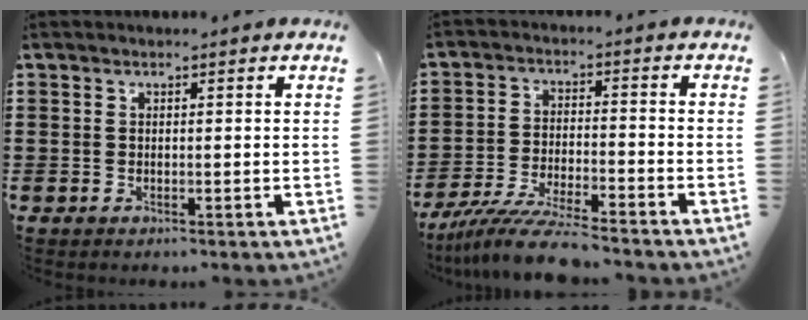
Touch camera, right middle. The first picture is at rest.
{"total": 8.5, "force": [-7.7, 0.3, 3.7], "torque": [-0.073, -0.001, -0.146]}